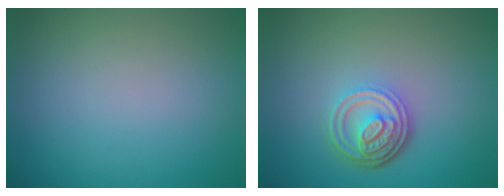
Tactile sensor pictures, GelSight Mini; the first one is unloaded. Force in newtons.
{"total": 4.6, "press": 3.4, "slide": 3.1}